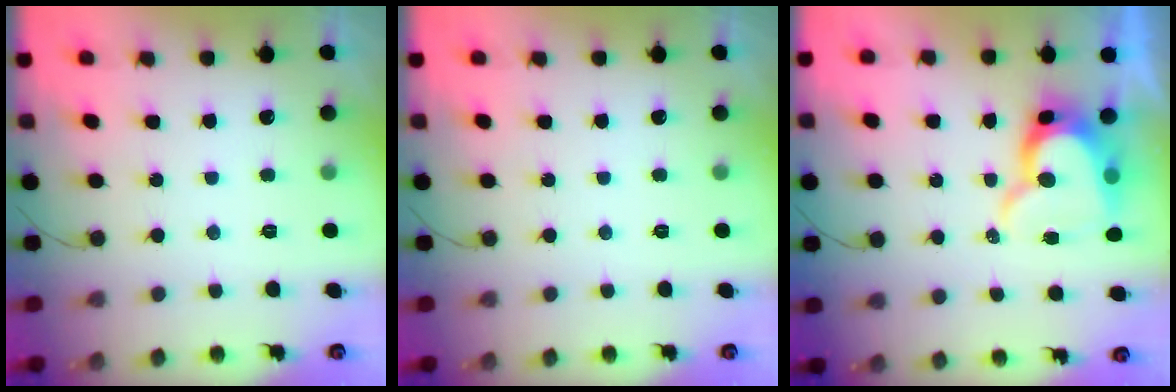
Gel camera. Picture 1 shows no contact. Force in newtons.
{"total": 0.0}
{"total": 13.5, "press": 13.4, "slide": 1.4}